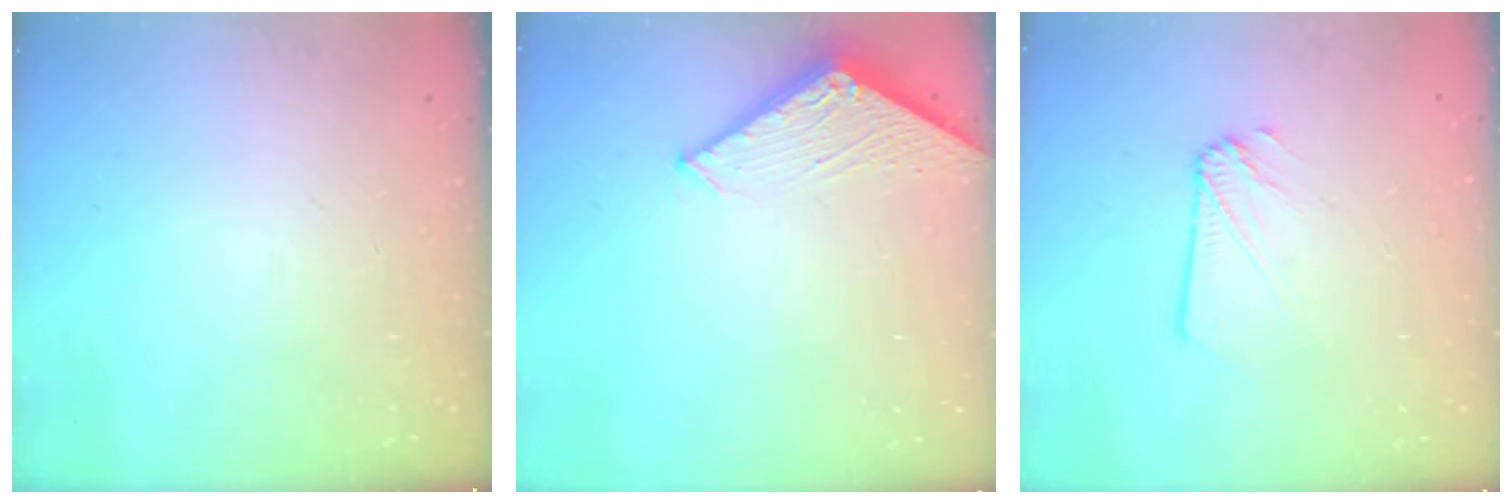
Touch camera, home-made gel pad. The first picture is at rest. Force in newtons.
{"total": 2.9, "press": 2.9, "slide": 0.3}
{"total": 3.5, "press": 3.4, "slide": 0.3}